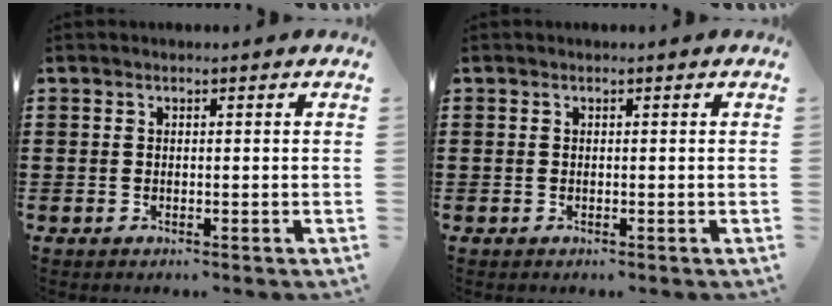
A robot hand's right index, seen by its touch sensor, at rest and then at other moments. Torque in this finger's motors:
{"motor_torque": [0.00, 0.00, 0.00, -0.01]}